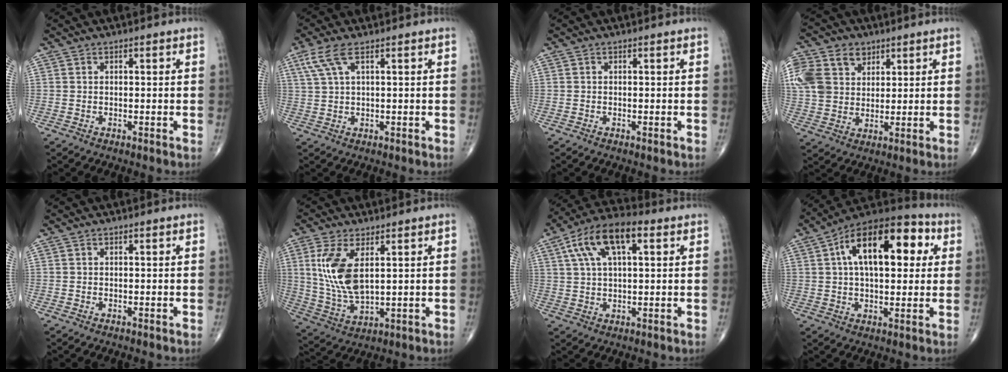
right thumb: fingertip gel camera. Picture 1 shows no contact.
{"total": 4.9, "force": [2.4, 1.3, 4.0], "torque": [-0.108, 0.008, 0.056]}
{"total": 0.0}
{"total": 15.7, "force": [5.9, 12.1, 8.2], "torque": [-0.190, 0.015, 0.116]}
{"total": 0.0}
{"total": 11.5, "force": [3.2, 5.2, 9.8], "torque": [-0.207, -0.014, 0.075]}
{"total": 12.6, "force": [4.7, 5.6, 10.3], "torque": [-0.189, 0.022, 0.078]}
{"total": 20.5, "force": [5.4, 10.4, 16.8], "torque": [-0.235, 0.027, 0.073]}